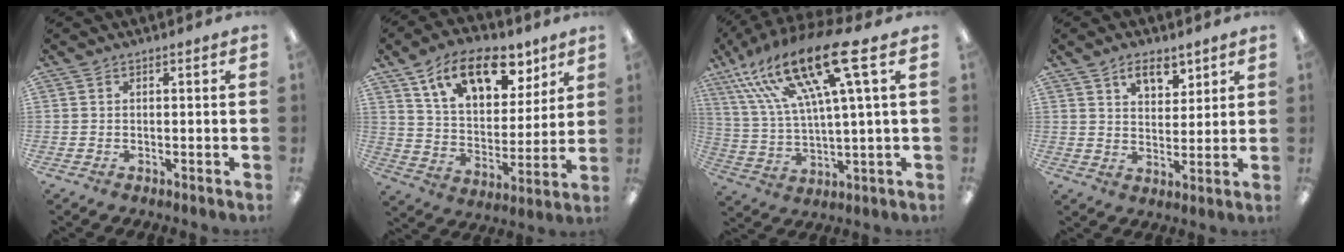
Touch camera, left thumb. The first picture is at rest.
{"total": 17.2, "force": [10.2, 9.2, 10.3], "torque": [-0.161, -0.041, 0.177]}
{"total": 22.1, "force": [12.5, 5.8, 17.3], "torque": [-0.348, -0.058, 0.200]}
{"total": 6.7, "force": [4.7, 3.6, 3.1], "torque": [-0.044, -0.020, 0.083]}